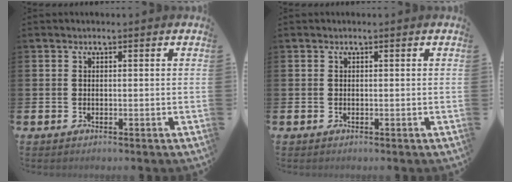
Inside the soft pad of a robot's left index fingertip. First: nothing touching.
{"total": 0.0}